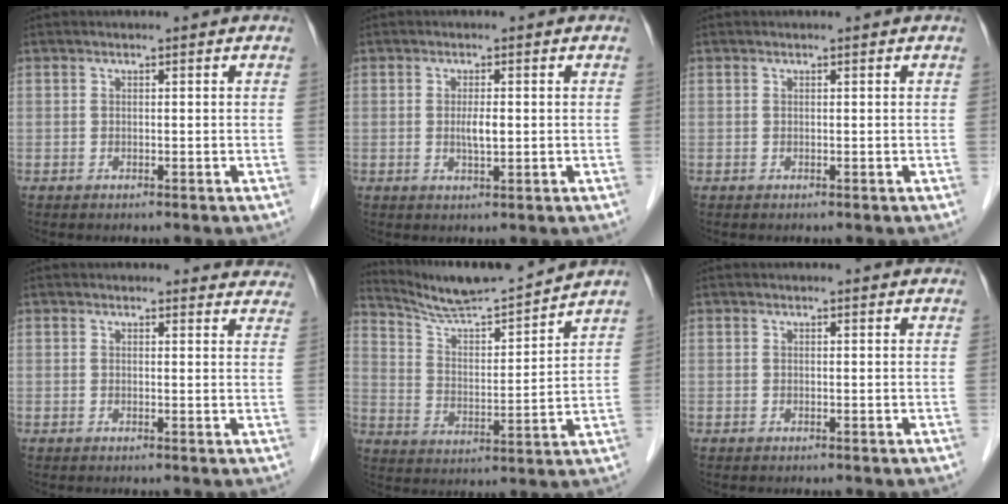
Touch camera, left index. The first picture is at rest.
{"total": 2.2, "force": [0.0, 0.4, 2.1], "torque": [-0.042, -0.001, 0.001]}
{"total": 0.0}
{"total": 9.8, "force": [9.4, 2.6, 0.9], "torque": [0.034, -0.004, 0.069]}
{"total": 12.8, "force": [12.4, -1.2, 2.8], "torque": [-0.059, -0.002, 0.209]}
{"total": 2.8, "force": [2.6, 0.5, 0.6], "torque": [-0.011, 0.015, 0.024]}